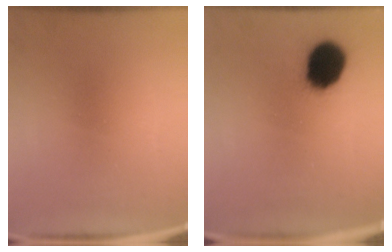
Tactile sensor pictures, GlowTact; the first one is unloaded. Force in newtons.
{"total": 13.7}